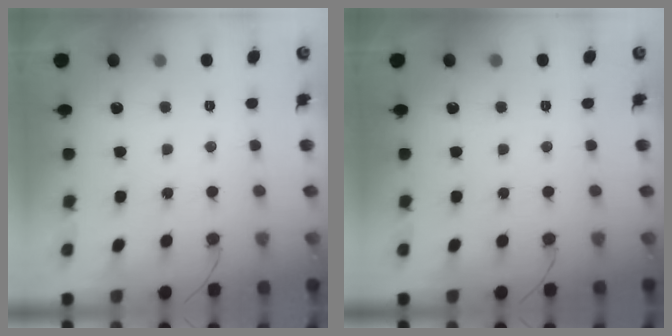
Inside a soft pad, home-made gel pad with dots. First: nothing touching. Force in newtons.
{"total": 0.0}